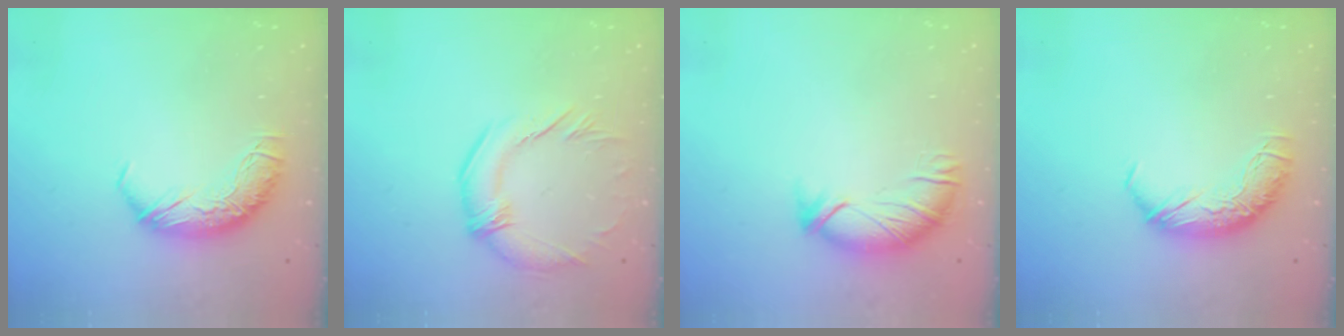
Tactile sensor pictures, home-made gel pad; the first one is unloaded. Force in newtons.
{"total": 2.9, "press": 2.5, "slide": 1.5}
{"total": 3.1, "press": 3.0, "slide": 0.9}
{"total": 0.0}